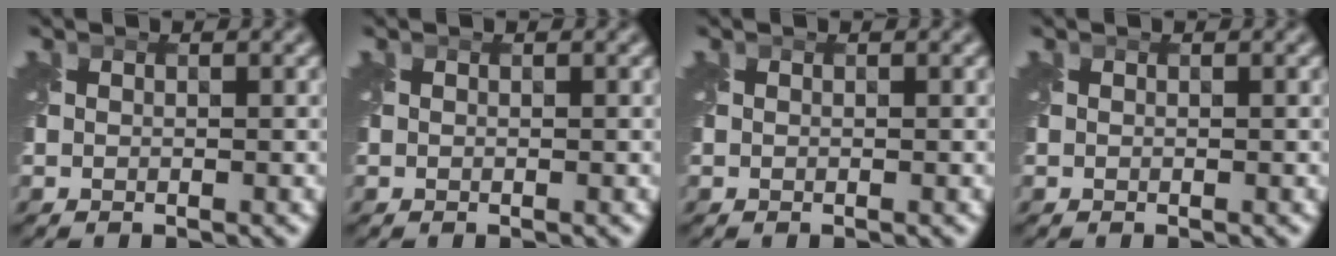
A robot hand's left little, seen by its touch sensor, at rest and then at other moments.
{"total": 0.0}
{"total": 0.0}
{"total": 0.0}